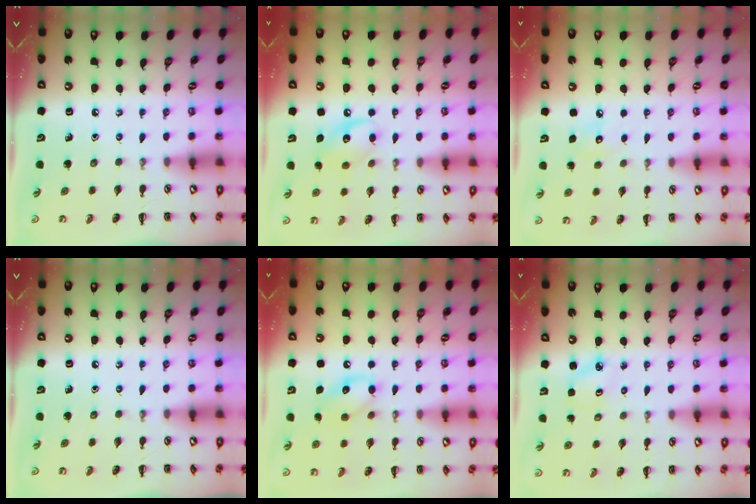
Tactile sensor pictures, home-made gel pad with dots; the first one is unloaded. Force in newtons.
{"total": 9.7, "press": 9.7, "slide": 0.7}
{"total": 4.5, "press": 4.4, "slide": 1.1}
{"total": 0.0}
{"total": 10.9, "press": 10.9, "slide": 0.9}
{"total": 2.5, "press": 2.4, "slide": 0.6}